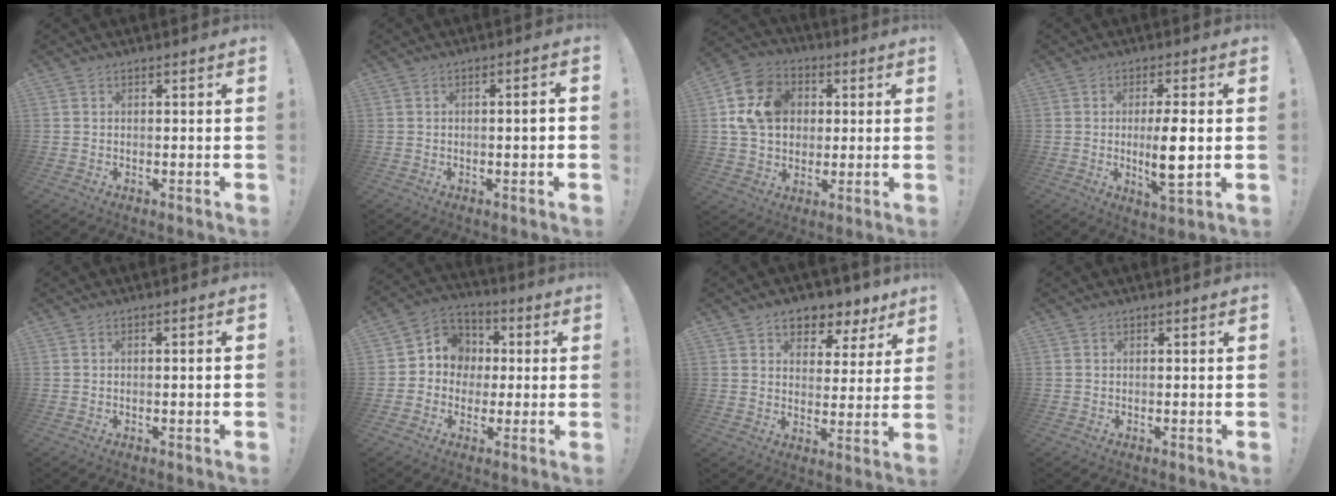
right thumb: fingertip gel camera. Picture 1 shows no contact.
{"total": 2.8, "force": [-0.1, 0.0, 2.8], "torque": [-0.040, -0.002, -0.004]}
{"total": 15.1, "force": [3.0, 12.5, 7.9], "torque": [-0.126, -0.003, 0.064]}
{"total": 8.8, "force": [-0.3, 1.6, 8.6], "torque": [-0.151, -0.014, -0.012]}
{"total": 1.4, "force": [-0.2, -0.2, 1.4], "torque": [-0.024, 0.001, -0.003]}
{"total": 9.6, "force": [-0.6, 9.1, 3.0], "torque": [-0.037, 0.019, -0.002]}
{"total": 6.5, "force": [4.6, 4.0, 2.3], "torque": [-0.018, -0.040, 0.083]}
{"total": 0.0}